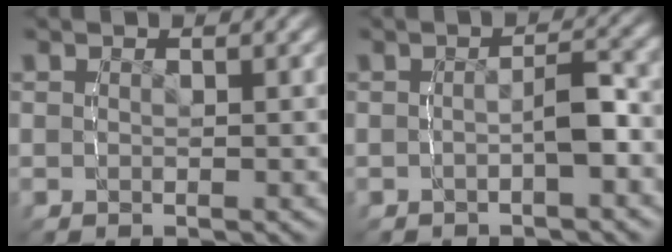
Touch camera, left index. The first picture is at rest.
{"total": 2.9, "force": [-1.3, 1.0, 2.4], "torque": [-0.039, 0.002, -0.017]}